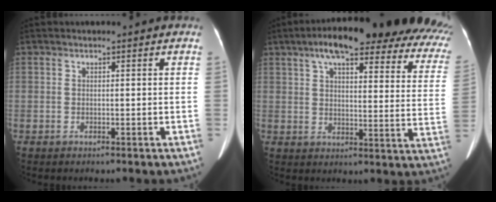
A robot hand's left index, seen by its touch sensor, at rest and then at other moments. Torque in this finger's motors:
{"motor_torque": [1.80, -0.34, 0.33, 0.21]}